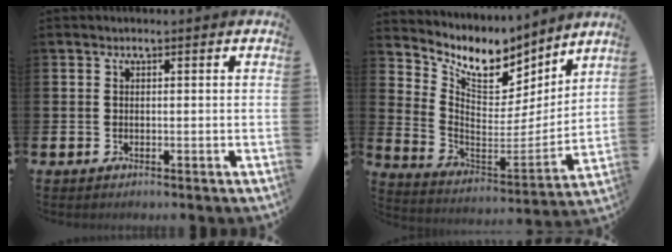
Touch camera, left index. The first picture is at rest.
{"total": 9.6, "force": [8.2, 3.9, 3.0], "torque": [-0.093, -0.061, 0.145]}